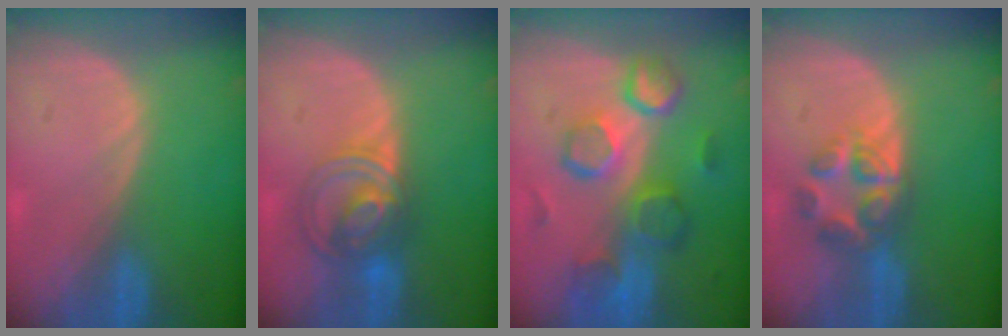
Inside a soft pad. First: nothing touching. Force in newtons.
{"total": 7.0, "press": 6.5, "slide": 2.6}
{"total": 10.6, "press": 9.2, "slide": 5.2}
{"total": 6.4, "press": 5.5, "slide": 3.2}